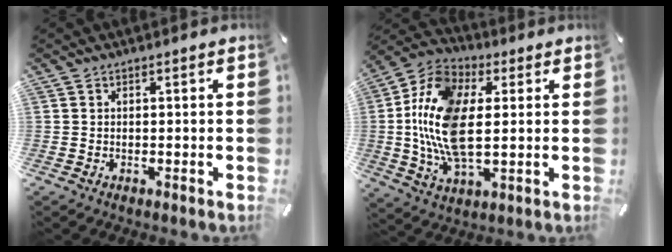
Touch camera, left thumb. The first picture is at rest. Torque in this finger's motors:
{"motor_torque": [2.39, 2.61, 1.43, 0.75, 0.78]}